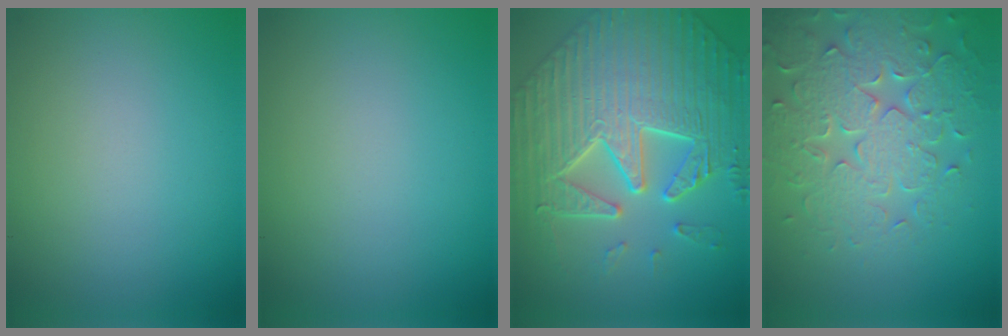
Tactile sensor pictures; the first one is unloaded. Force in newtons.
{"total": 0.0}
{"total": 8.7, "press": 7.2, "slide": 4.9}
{"total": 7.1, "press": 5.8, "slide": 4.1}